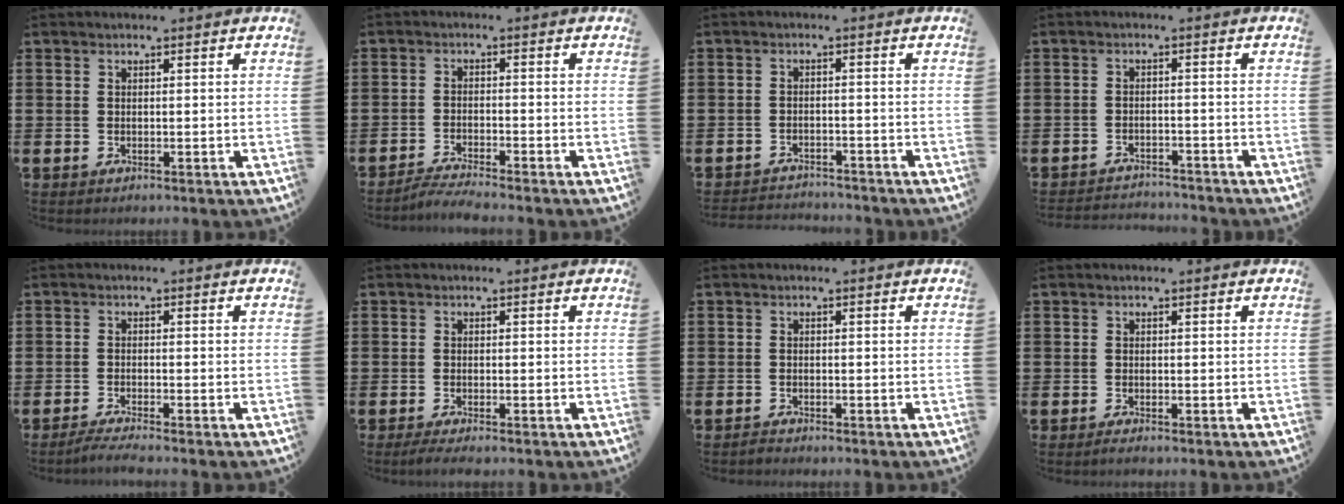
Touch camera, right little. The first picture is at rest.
{"total": 2.4, "force": [-2.3, -0.2, 0.7], "torque": [-0.012, 0.003, -0.046]}
{"total": 2.2, "force": [-2.2, 0.0, -0.3], "torque": [-0.001, 0.002, -0.050]}
{"total": 2.3, "force": [-2.3, 0.1, -0.3], "torque": [-0.003, 0.003, -0.051]}
{"total": 1.8, "force": [-1.4, -0.1, 1.1], "torque": [-0.017, 0.001, -0.027]}
{"total": 1.1, "force": [-0.7, 0.1, 0.9], "torque": [-0.014, -0.003, -0.014]}
{"total": 0.7, "force": [-0.7, 0.1, 0.1], "torque": [-0.005, -0.002, -0.015]}
{"total": 0.6, "force": [-0.4, 0.0, 0.5], "torque": [-0.008, -0.003, -0.008]}